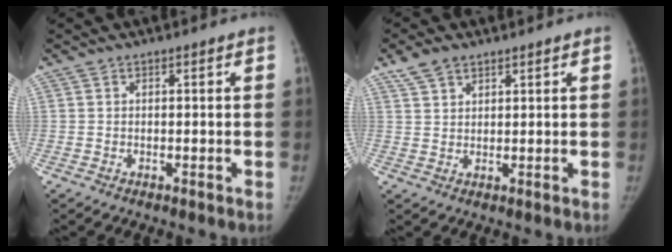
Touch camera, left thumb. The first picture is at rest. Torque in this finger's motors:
{"motor_torque": [0.59, 0.09, 0.75, -0.45, 0.07]}